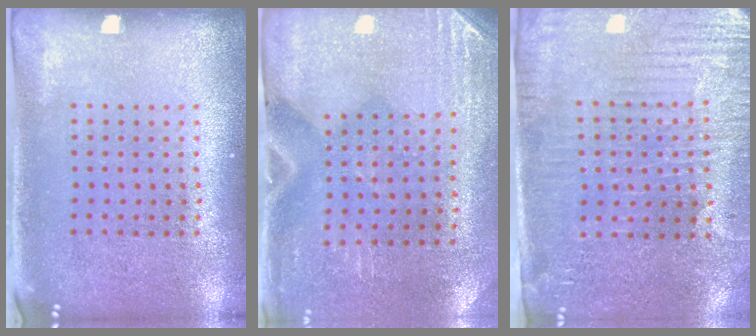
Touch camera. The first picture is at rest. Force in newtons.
{"total": 2.9, "press": 2.5, "slide": 1.4}
{"total": 3.5, "press": 3.3, "slide": 1.2}